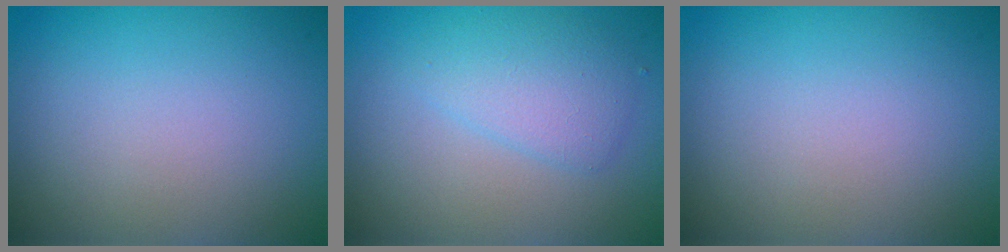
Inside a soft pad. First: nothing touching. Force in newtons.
{"total": 2.7, "press": 2.7, "slide": 0.0}
{"total": 0.0}